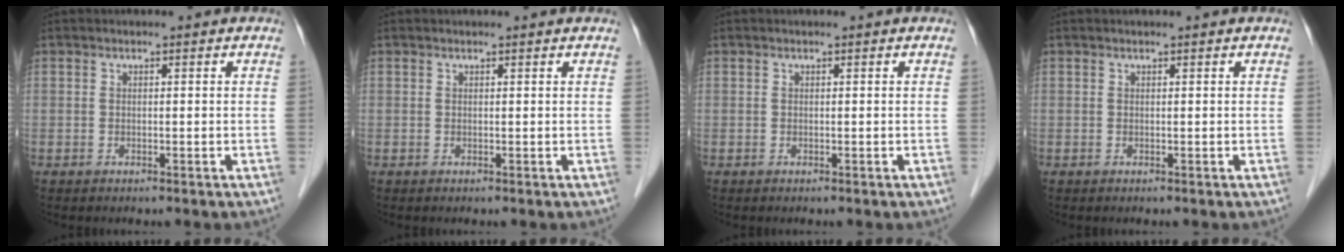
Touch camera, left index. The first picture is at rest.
{"total": 1.1, "force": [1.0, 0.0, 0.2], "torque": [-0.010, 0.005, 0.012]}
{"total": 0.0}
{"total": 0.7, "force": [0.6, 0.0, 0.3], "torque": [-0.001, 0.008, 0.011]}